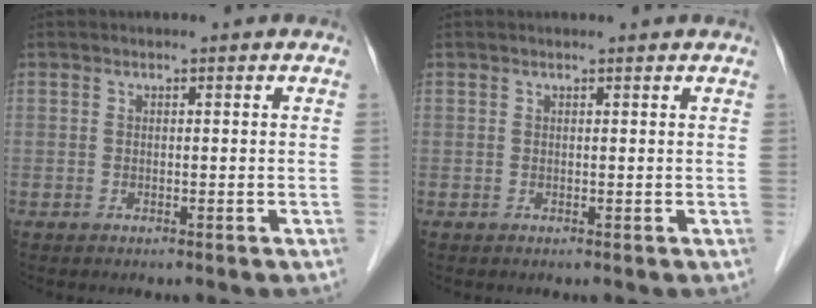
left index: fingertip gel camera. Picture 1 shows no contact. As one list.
[{"total": 1.4, "force": [1.3, -0.2, 0.3], "torque": [-0.015, 0.001, 0.015]}]